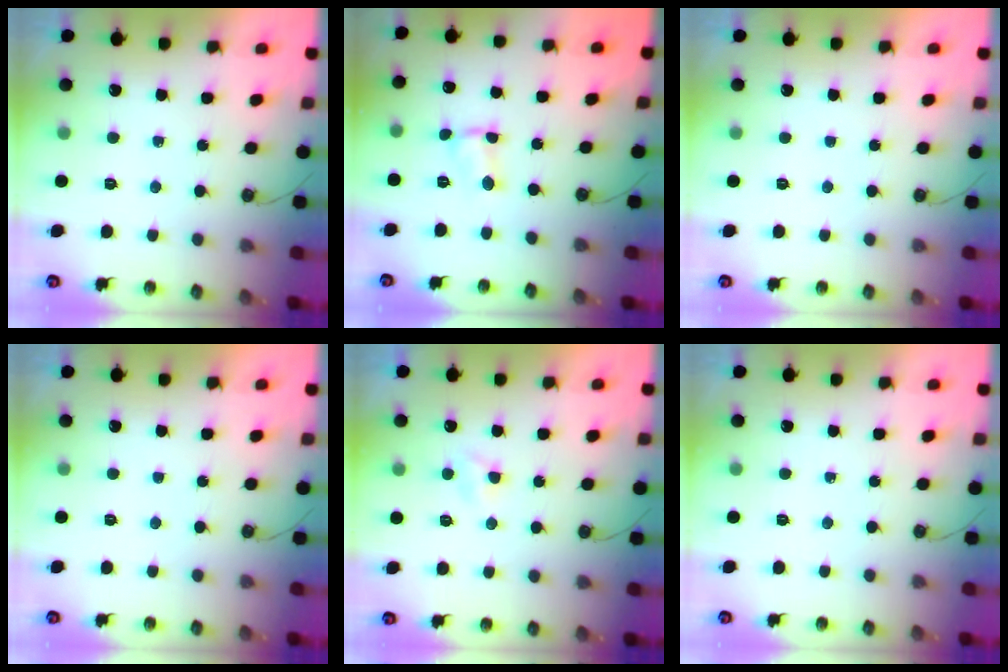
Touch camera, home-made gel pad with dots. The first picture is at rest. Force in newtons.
{"total": 1.8, "press": 1.8, "slide": 0.3}
{"total": 0.0}
{"total": 0.0}
{"total": 2.9, "press": 2.8, "slide": 0.5}
{"total": 0.0}